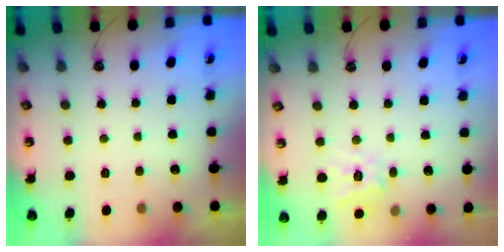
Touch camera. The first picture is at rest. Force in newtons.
{"total": 11.1, "press": 11.1, "slide": 0.9}